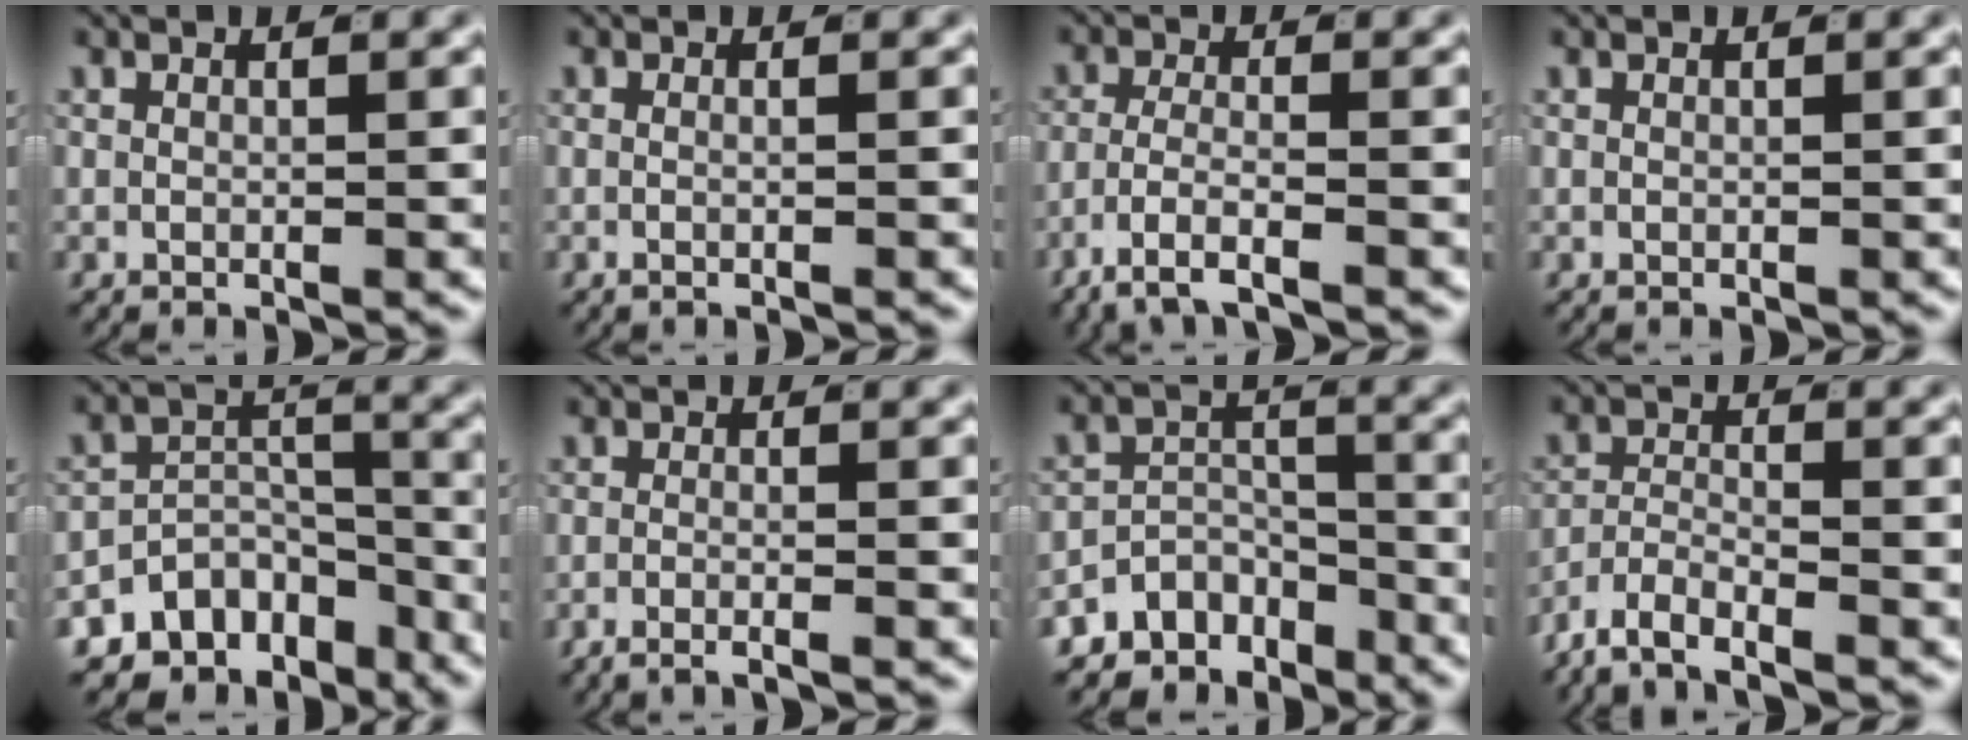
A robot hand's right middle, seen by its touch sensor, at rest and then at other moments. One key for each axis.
{"total": 1.1, "fx": -0.6, "fy": -0.4, "fz": 0.9, "tx": -0.013, "ty": -0.001, "tz": -0.009}
{"total": 4.3, "fx": -3.1, "fy": 1.1, "fz": 2.8, "tx": -0.058, "ty": -0.013, "tz": -0.050}
{"total": 0.0}
{"total": 12.8, "fx": -9.3, "fy": 7.7, "fz": 4.4, "tx": -0.052, "ty": -0.016, "tz": -0.154}
{"total": 2.6, "fx": -2.2, "fy": 0.2, "fz": 1.3, "tx": -0.026, "ty": 0.000, "tz": -0.042}
{"total": 9.7, "fx": -7.1, "fy": 5.9, "fz": 2.9, "tx": -0.031, "ty": -0.013, "tz": -0.125}
{"total": 5.1, "fx": -4.1, "fy": 2.0, "fz": 2.3, "tx": -0.041, "ty": -0.010, "tz": -0.074}